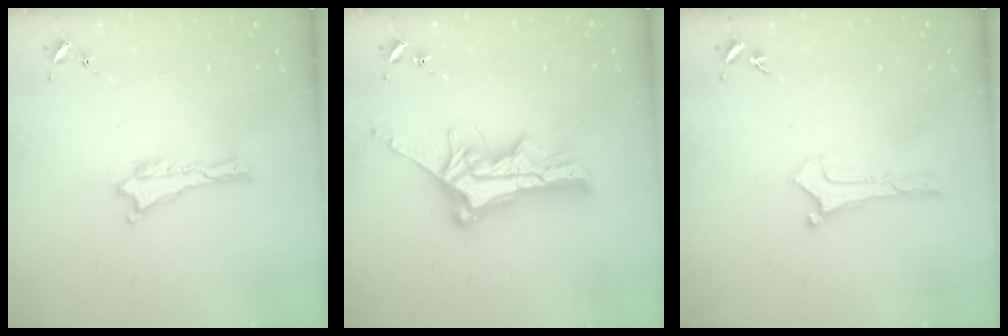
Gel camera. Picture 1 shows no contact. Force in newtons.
{"total": 10.4, "press": 10.4, "slide": 1.0}
{"total": 0.0}